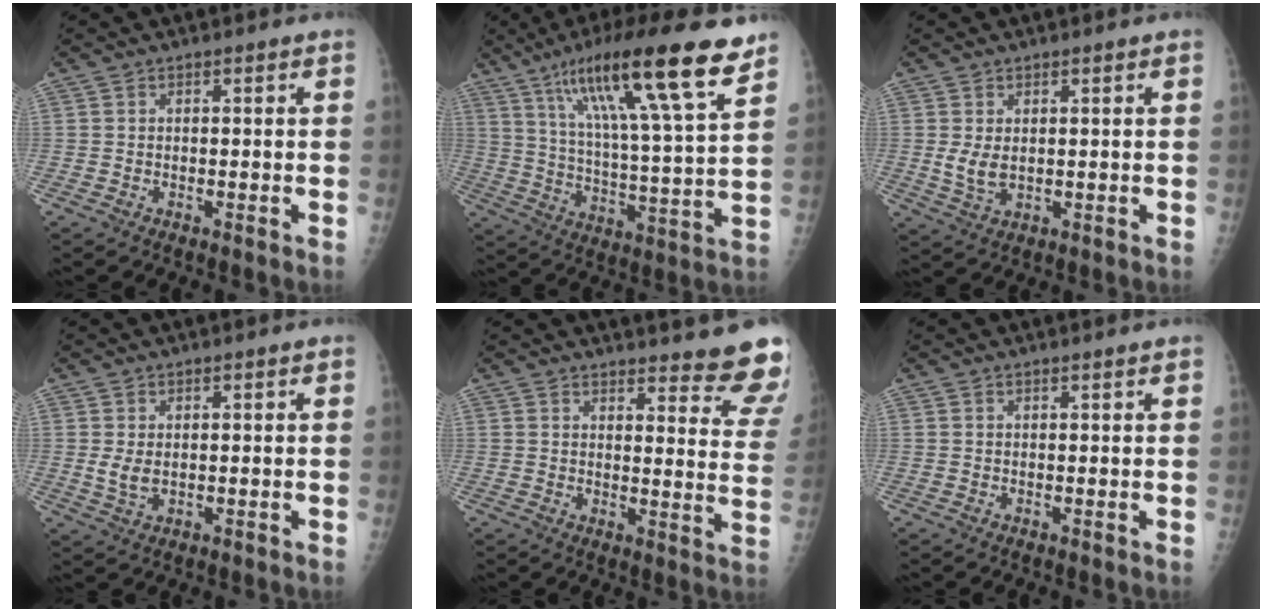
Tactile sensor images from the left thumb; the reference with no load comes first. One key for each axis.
{"total": 22.9, "fx": 13.8, "fy": 3.2, "fz": 17.9, "tx": -0.284, "ty": -0.037, "tz": 0.231}
{"total": 3.8, "fx": 0.6, "fy": 2.2, "fz": 3.0, "tx": -0.056, "ty": -0.009, "tz": 0.019}
{"total": 3.0, "fx": 0.4, "fy": 1.7, "fz": 2.4, "tx": -0.043, "ty": -0.006, "tz": 0.015}
{"total": 15.4, "fx": 14.4, "fy": 2.2, "fz": 5.2, "tx": -0.026, "ty": -0.135, "tz": 0.148}
{"total": 0.7, "fx": 0.6, "fy": -0.1, "fz": 0.3, "tx": -0.008, "ty": -0.001, "tz": 0.013}